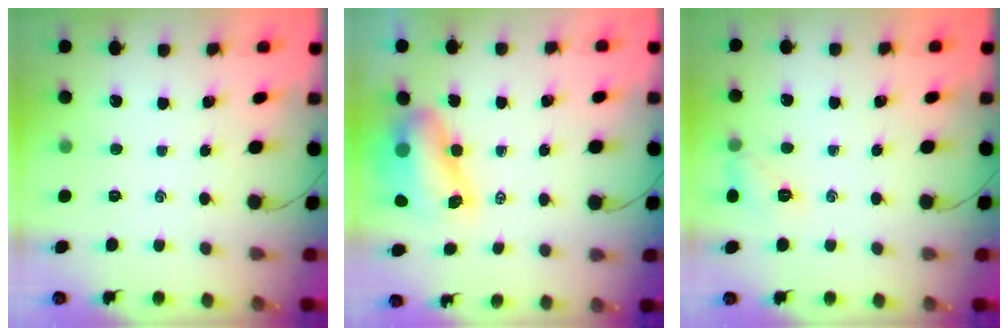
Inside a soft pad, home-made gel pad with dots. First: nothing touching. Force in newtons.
{"total": 9.0, "press": 8.8, "slide": 1.9}
{"total": 7.4, "press": 7.3, "slide": 1.3}